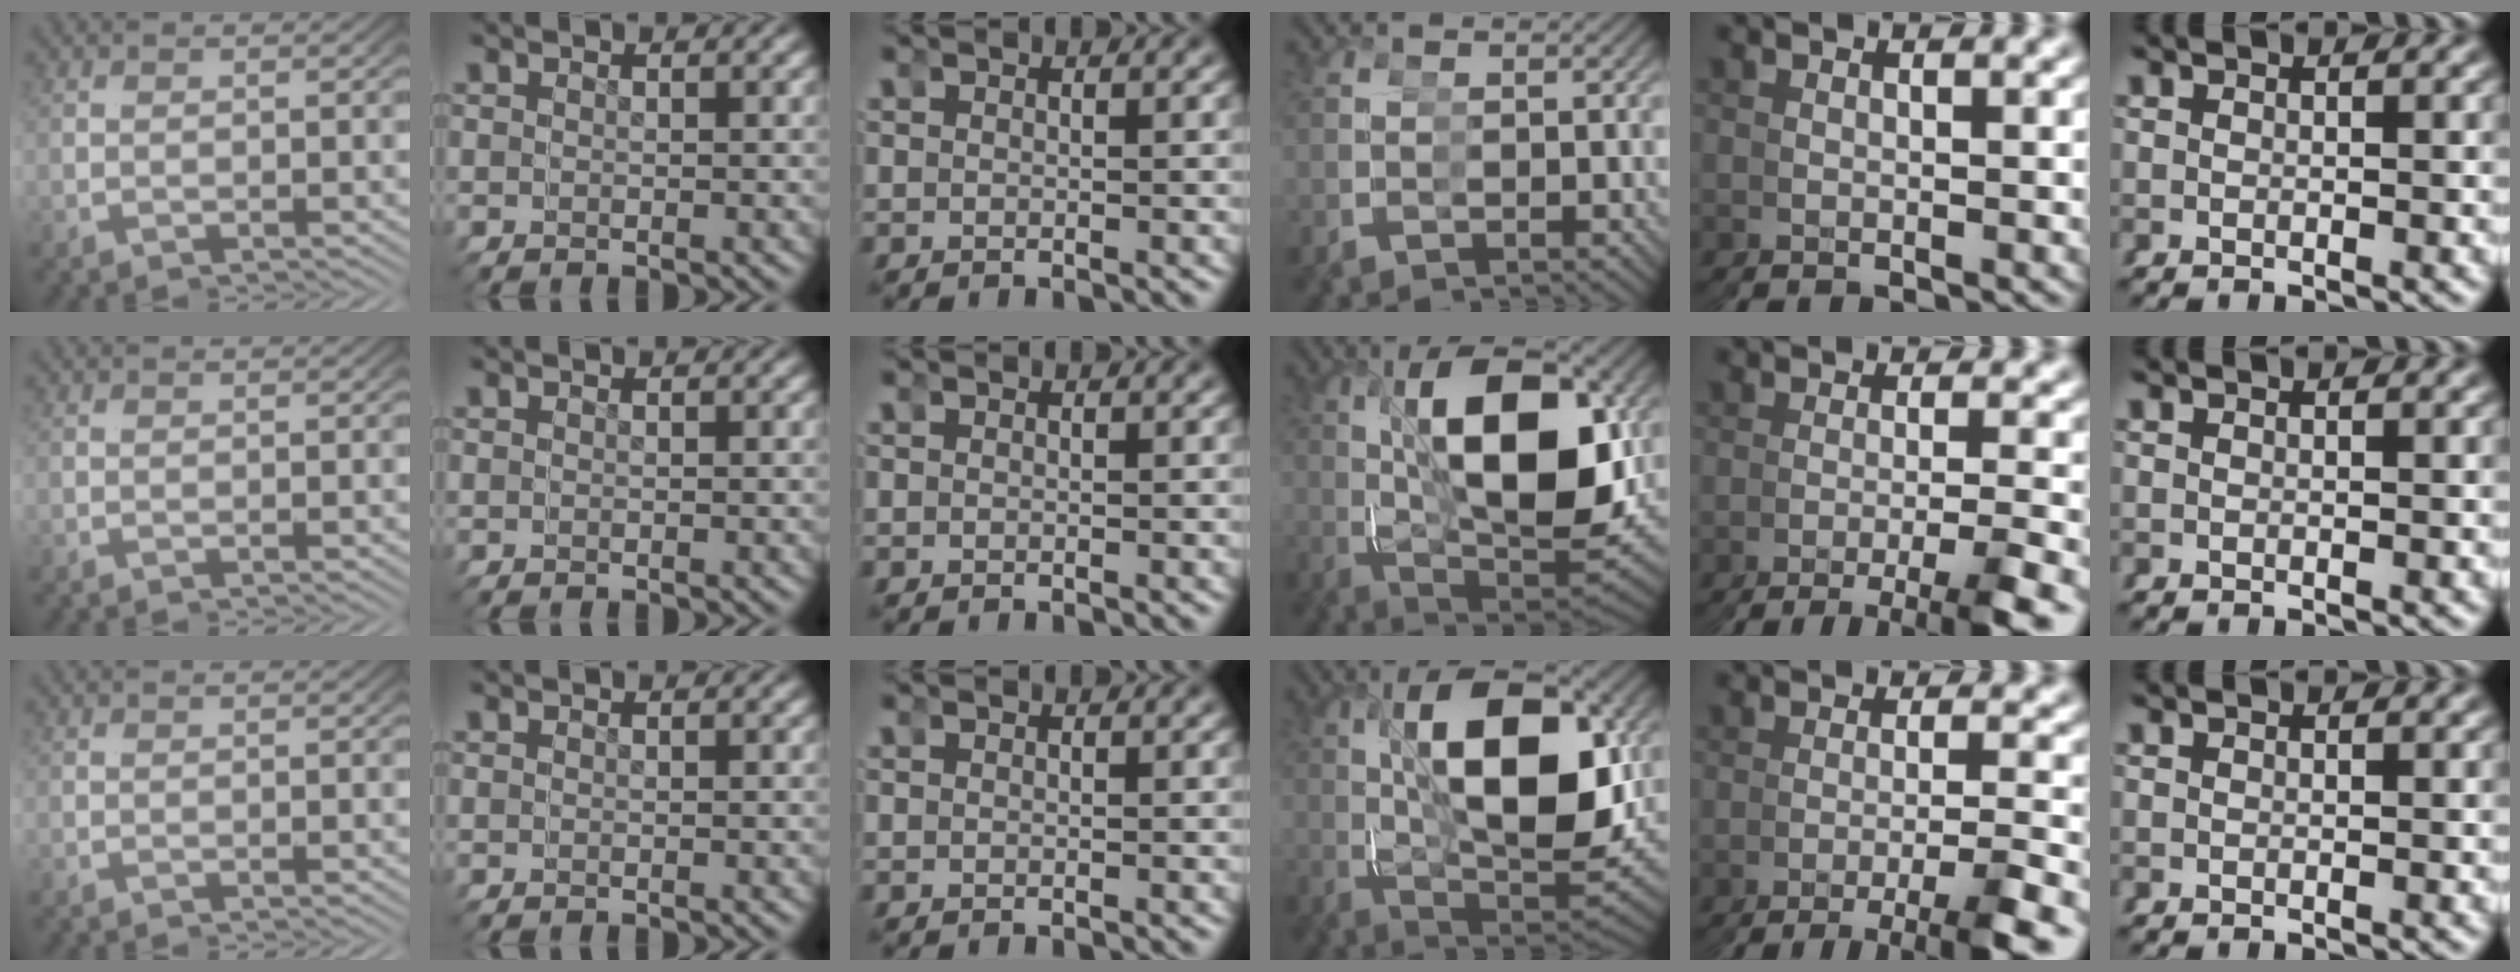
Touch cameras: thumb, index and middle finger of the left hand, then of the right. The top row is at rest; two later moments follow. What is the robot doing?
{"motion": "grasp_and_lifting", "object": "toy banana"}